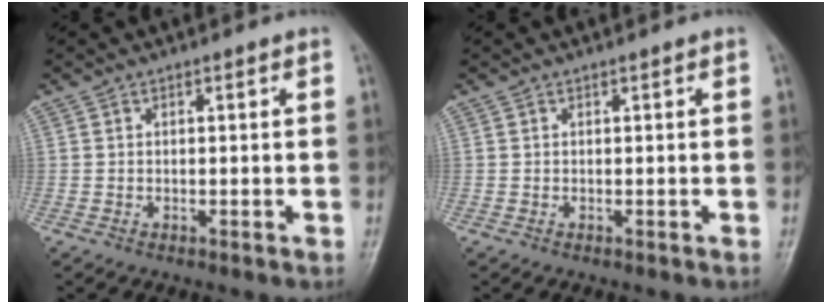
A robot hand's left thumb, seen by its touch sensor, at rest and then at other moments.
{"total": 0.0}